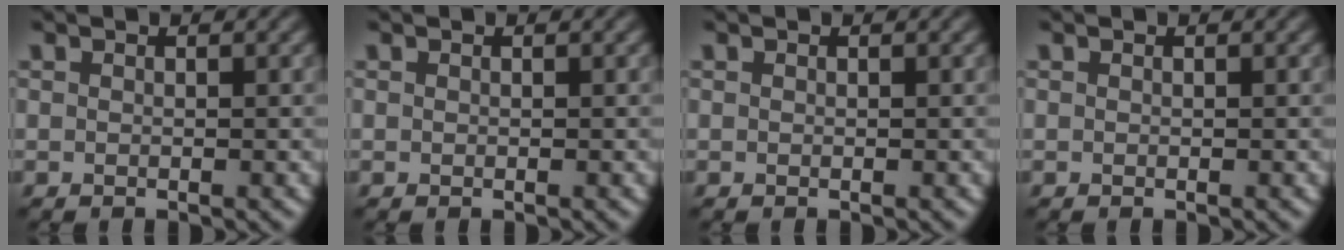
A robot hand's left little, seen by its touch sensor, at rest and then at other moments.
{"total": 0.0}
{"total": 0.0}
{"total": 0.0}